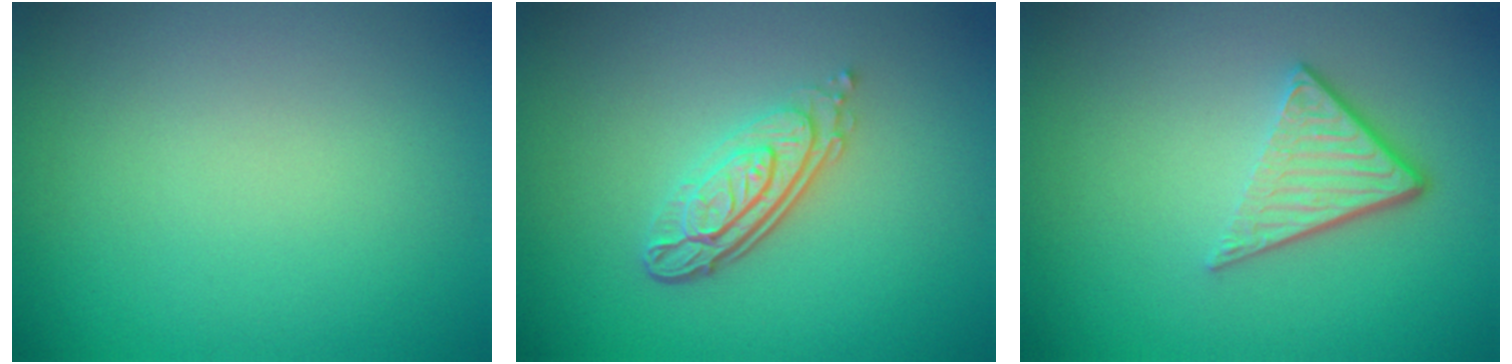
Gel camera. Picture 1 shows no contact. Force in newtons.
{"total": 4.4, "press": 3.1, "slide": 3.2}
{"total": 3.9, "press": 2.7, "slide": 2.9}